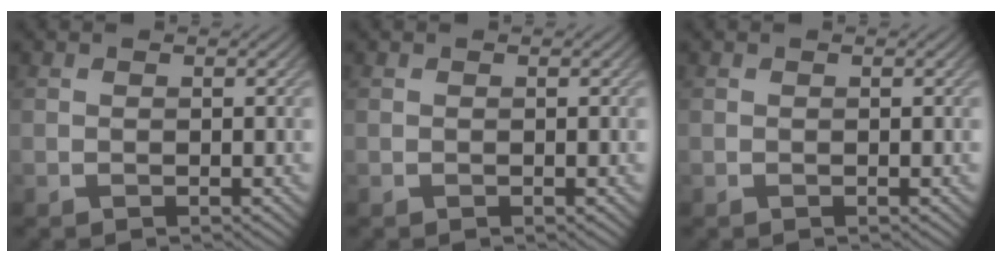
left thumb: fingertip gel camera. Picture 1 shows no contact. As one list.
[{"total": 0.0}, {"total": 0.0}]